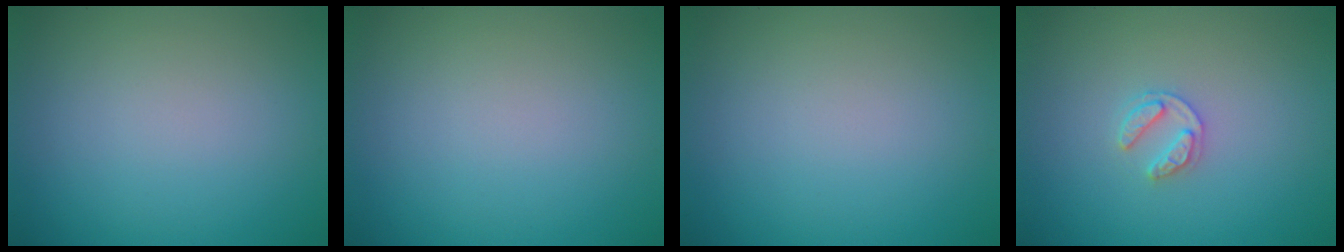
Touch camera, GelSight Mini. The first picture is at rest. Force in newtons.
{"total": 0.0}
{"total": 0.0}
{"total": 1.8, "press": 1.8, "slide": 0.3}